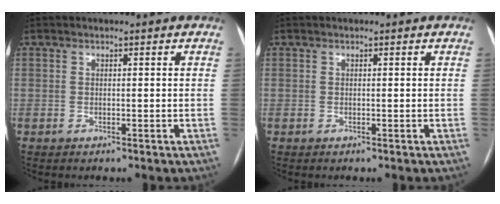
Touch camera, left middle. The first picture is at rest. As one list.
[{"total": 0.0}]